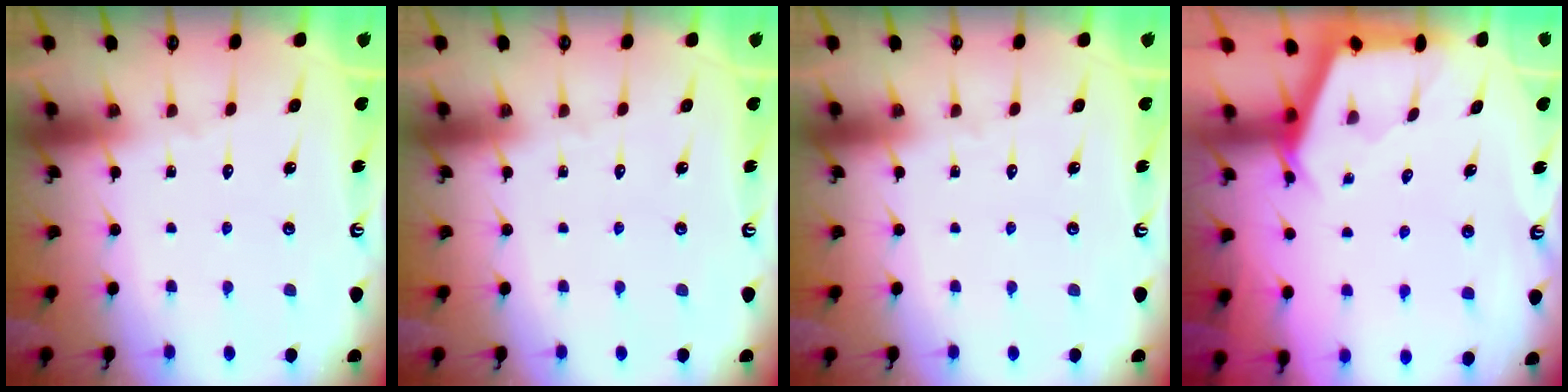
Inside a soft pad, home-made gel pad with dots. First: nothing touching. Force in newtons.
{"total": 0.0}
{"total": 0.0}
{"total": 2.7, "press": 2.7, "slide": 0.3}